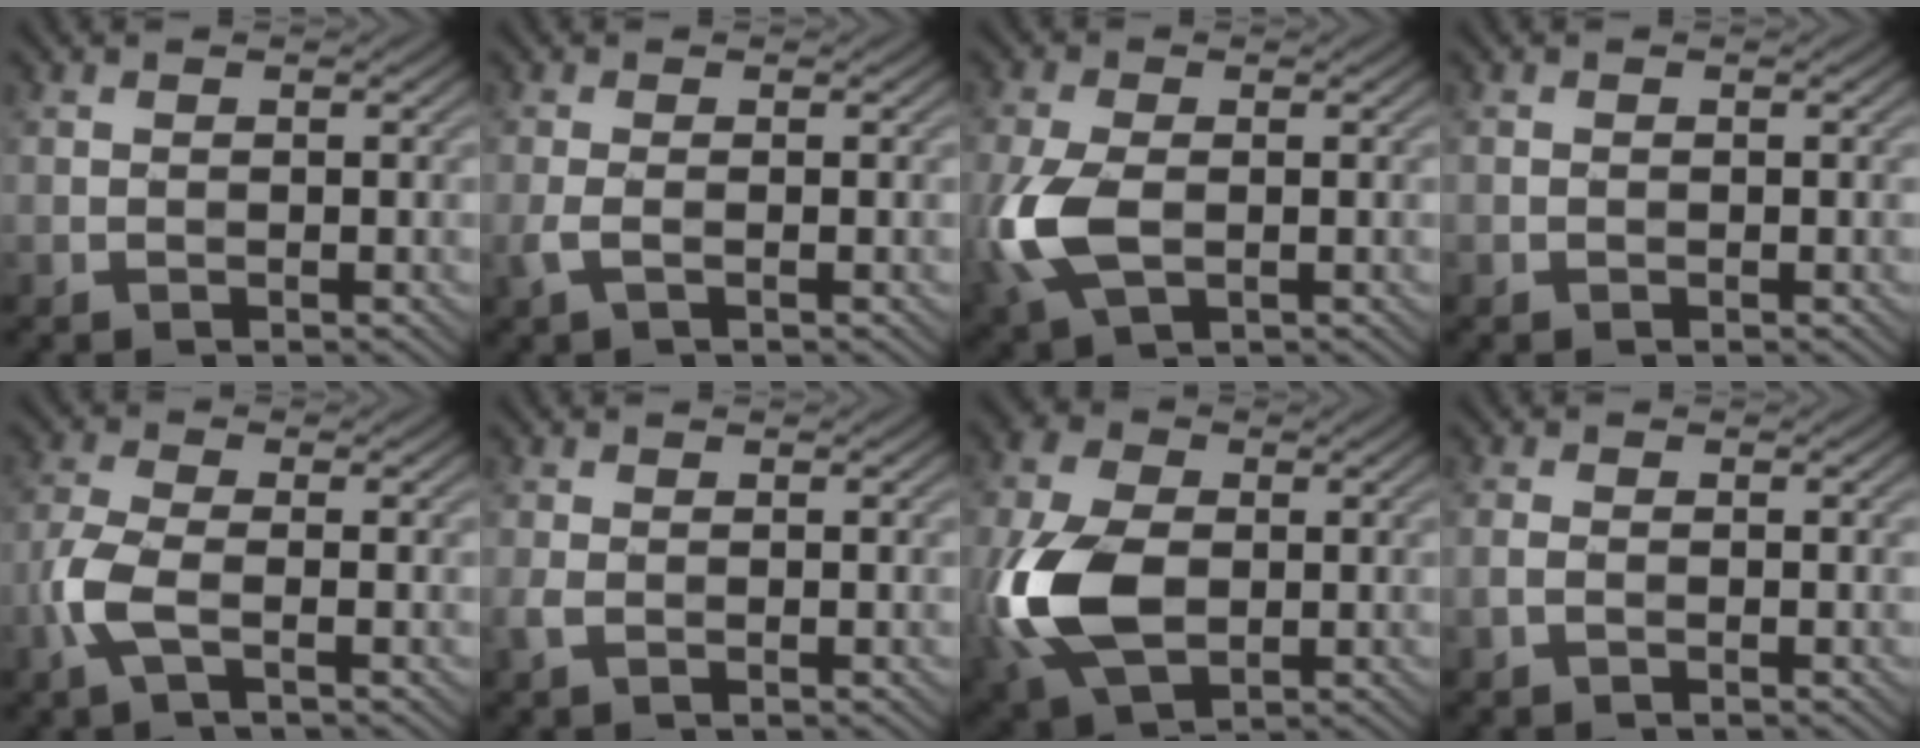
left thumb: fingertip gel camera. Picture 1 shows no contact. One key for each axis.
{"total": 1.6, "fx": -0.5, "fy": 0.3, "fz": 1.5, "tx": -0.038, "ty": 0.004, "tz": -0.016}
{"total": 7.3, "fx": -1.3, "fy": 4.1, "fz": 5.9, "tx": -0.160, "ty": -0.007, "tz": -0.027}
{"total": 0.0}
{"total": 4.5, "fx": -1.7, "fy": 1.6, "fz": 3.8, "tx": -0.100, "ty": 0.003, "tz": -0.047}
{"total": 1.1, "fx": -0.3, "fy": 0.3, "fz": 1.0, "tx": -0.027, "ty": 0.000, "tz": -0.009}
{"total": 12.3, "fx": -1.7, "fy": 7.7, "fz": 9.4, "tx": -0.250, "ty": -0.007, "tz": -0.038}
{"total": 0.9, "fx": -0.5, "fy": 0.4, "fz": 0.7, "tx": -0.021, "ty": 0.001, "tz": -0.014}